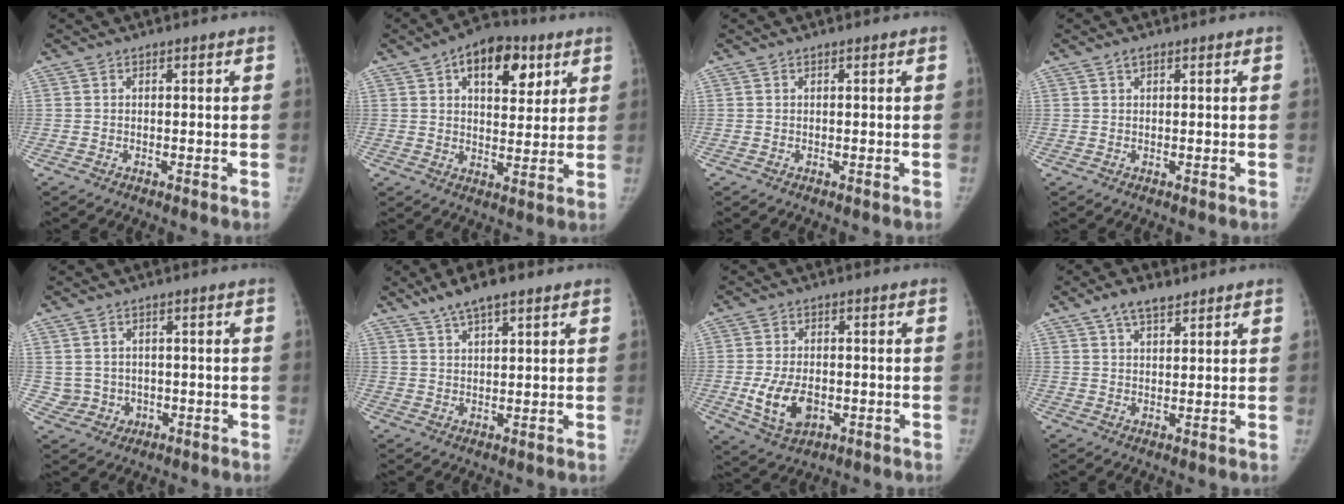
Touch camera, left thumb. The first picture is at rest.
{"total": 13.3, "force": [6.1, 7.5, 9.1], "torque": [-0.089, -0.011, 0.088]}
{"total": 0.0}
{"total": 1.0, "force": [0.6, 0.5, 0.6], "torque": [-0.008, 0.000, 0.010]}
{"total": 4.6, "force": [0.0, 4.4, 1.1], "torque": [-0.003, 0.003, 0.013]}
{"total": 7.0, "force": [4.8, 2.1, 4.6], "torque": [-0.077, -0.007, 0.085]}
{"total": 9.0, "force": [-2.0, 5.7, 6.6], "torque": [-0.115, -0.002, -0.025]}
{"total": 5.1, "force": [3.6, 2.3, 2.8], "torque": [-0.036, -0.014, 0.065]}